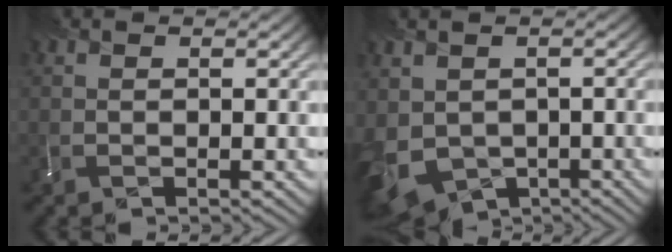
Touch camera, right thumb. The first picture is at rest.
{"total": 9.5, "force": [-2.0, 7.4, 5.7], "torque": [-0.157, -0.040, -0.018]}